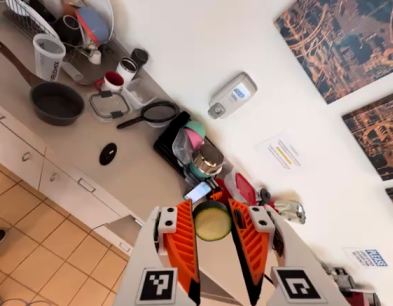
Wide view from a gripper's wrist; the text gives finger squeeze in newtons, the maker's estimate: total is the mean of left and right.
{"total": 8.1, "left": 7.8, "right": 8.4}